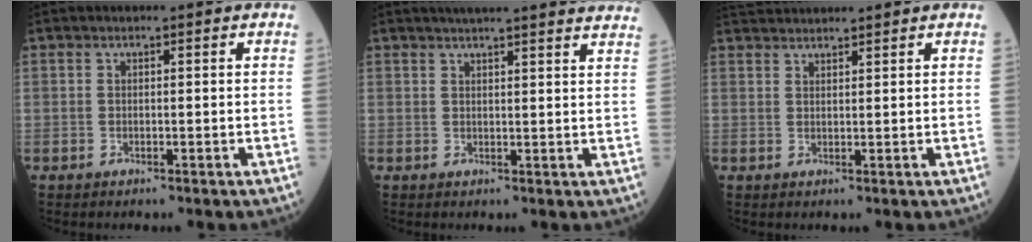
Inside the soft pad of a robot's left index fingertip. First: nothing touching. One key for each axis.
{"total": 18.6, "fx": 17.2, "fy": 0.5, "fz": 7.0, "tx": -0.094, "ty": -0.002, "tz": 0.202}
{"total": 5.1, "fx": 5.0, "fy": -0.2, "fz": 1.2, "tx": -0.022, "ty": 0.036, "tz": 0.087}